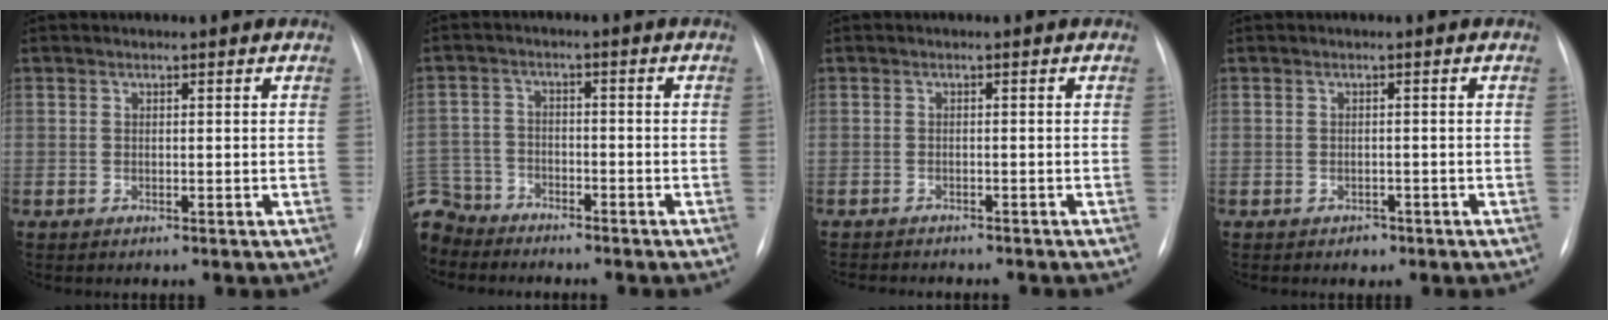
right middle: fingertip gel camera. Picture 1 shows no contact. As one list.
[{"total": 9.1, "force": [-8.0, 4.2, 0.9], "torque": [-0.034, 0.004, -0.151]}, {"total": 7.0, "force": [-6.3, 1.6, 2.6], "torque": [-0.031, -0.001, -0.082]}, {"total": 1.4, "force": [-0.9, 1.0, 0.3], "torque": [-0.006, 0.002, -0.011]}]